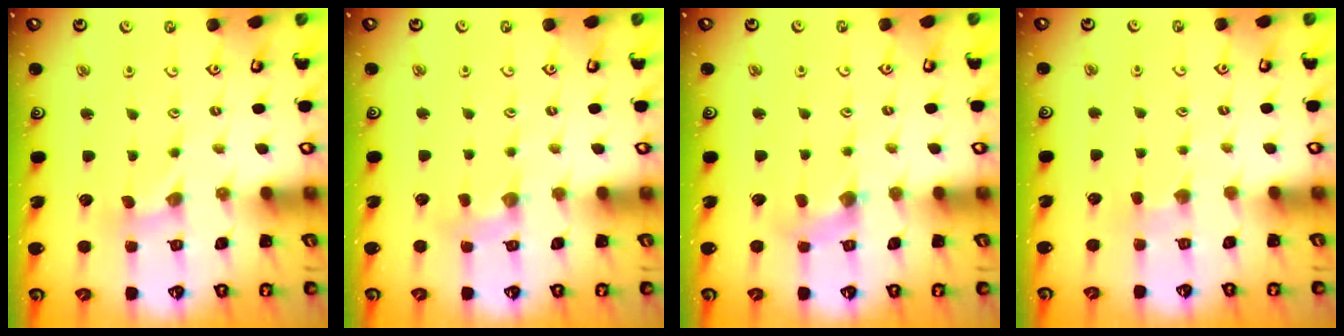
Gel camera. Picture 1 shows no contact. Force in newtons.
{"total": 2.4, "press": 2.4, "slide": 0.5}
{"total": 0.9, "press": 0.8, "slide": 0.3}
{"total": 2.0, "press": 1.9, "slide": 0.3}